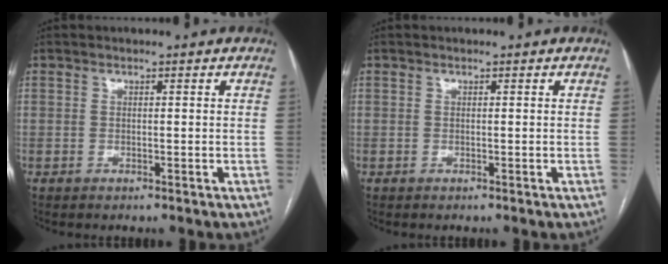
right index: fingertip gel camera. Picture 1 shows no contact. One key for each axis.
{"total": 0.0}